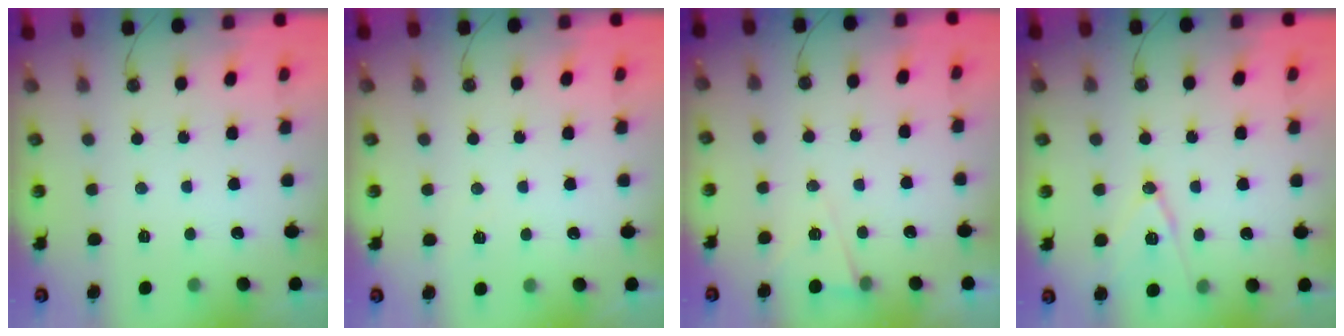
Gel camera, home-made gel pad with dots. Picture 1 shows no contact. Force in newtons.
{"total": 2.4, "press": 1.7, "slide": 1.7}
{"total": 6.8, "press": 5.3, "slide": 4.2}
{"total": 12.7, "press": 12.3, "slide": 3.2}